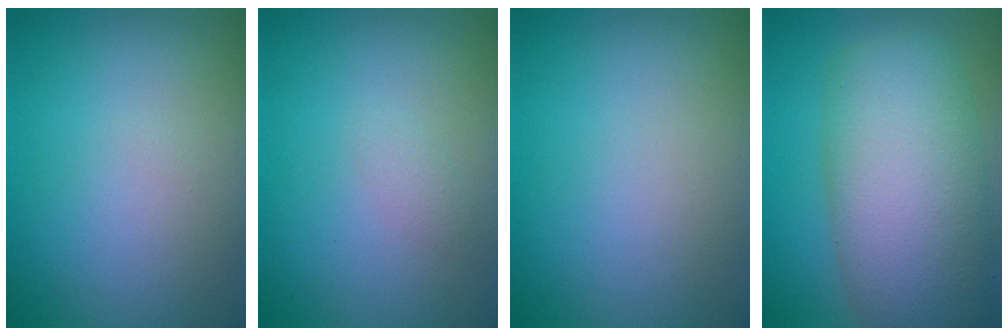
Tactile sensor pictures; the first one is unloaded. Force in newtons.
{"total": 0.8, "press": 0.8, "slide": 0.0}
{"total": 0.0}
{"total": 10.4, "press": 10.4, "slide": 0.2}